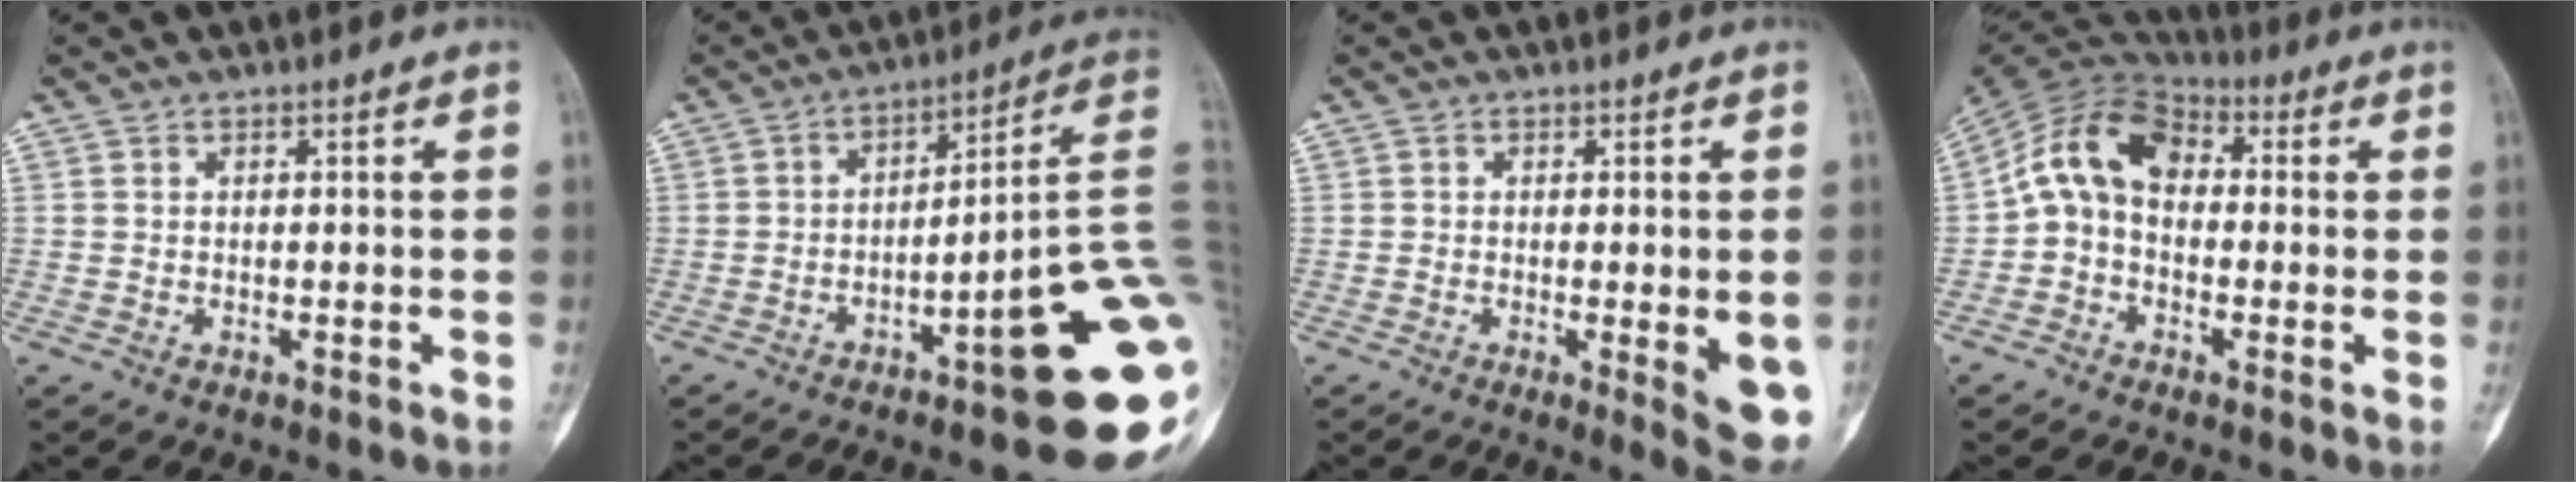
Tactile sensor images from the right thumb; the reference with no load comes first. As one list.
[{"total": 20.1, "force": [-6.0, 2.9, 19.0], "torque": [-0.183, 0.044, -0.078]}, {"total": 7.8, "force": [-1.5, 1.9, 7.4], "torque": [-0.086, -0.017, -0.015]}, {"total": 11.5, "force": [0.1, 8.4, 7.9], "torque": [-0.126, 0.035, -0.017]}]